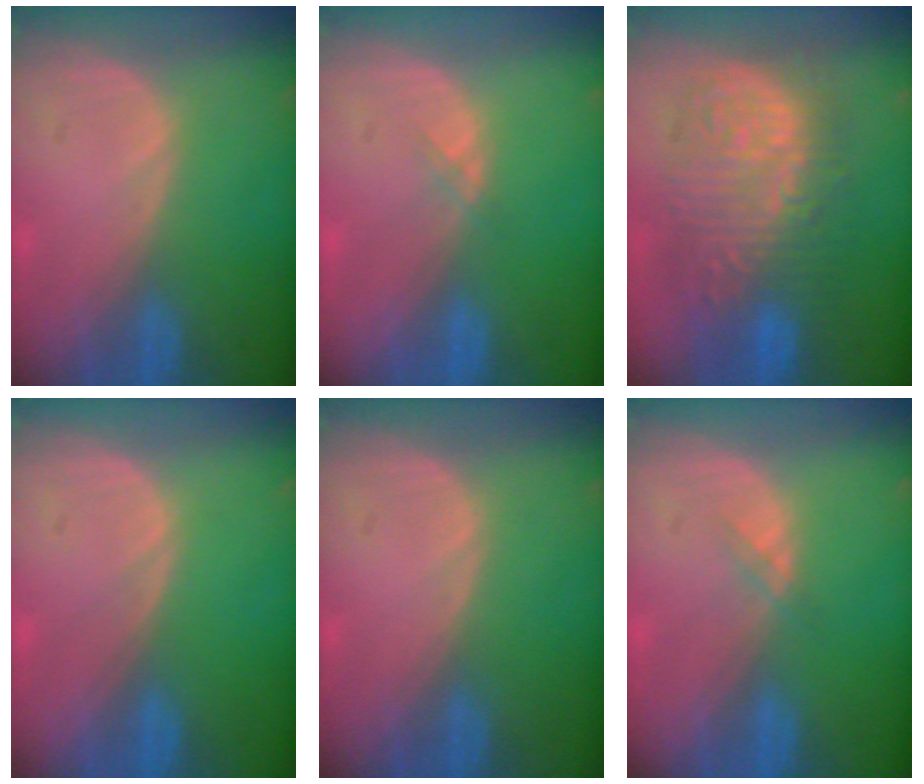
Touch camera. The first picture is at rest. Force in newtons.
{"total": 0.6, "press": 0.6, "slide": 0.1}
{"total": 13.3, "press": 13.3, "slide": 1.2}
{"total": 0.0}
{"total": 0.0}
{"total": 1.0, "press": 1.0, "slide": 0.2}